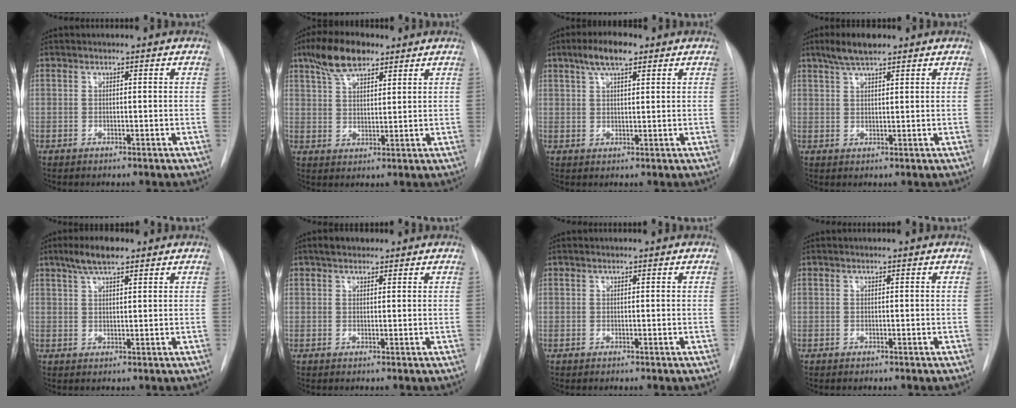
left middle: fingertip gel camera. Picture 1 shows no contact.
{"total": 8.1, "force": [5.6, 3.2, 4.9], "torque": [-0.099, 0.017, 0.104]}
{"total": 5.8, "force": [3.6, 1.5, 4.2], "torque": [-0.086, 0.013, 0.063]}
{"total": 5.1, "force": [3.8, 1.0, 3.3], "torque": [-0.070, 0.011, 0.069]}
{"total": 5.3, "force": [3.7, 1.1, 3.6], "torque": [-0.076, 0.011, 0.066]}
{"total": 2.7, "force": [2.0, 1.4, 1.2], "torque": [-0.024, 0.012, 0.029]}
{"total": 0.0}
{"total": 0.0}